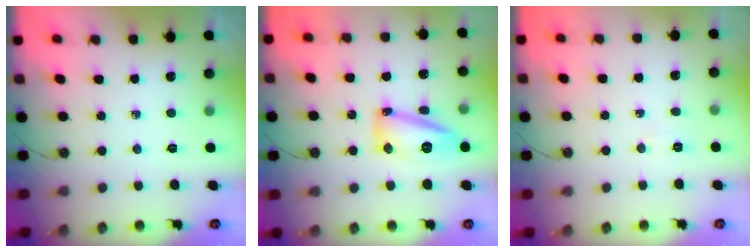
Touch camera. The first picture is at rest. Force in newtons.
{"total": 14.3, "press": 14.2, "slide": 1.3}
{"total": 16.1, "press": 5.3, "slide": 15.2}